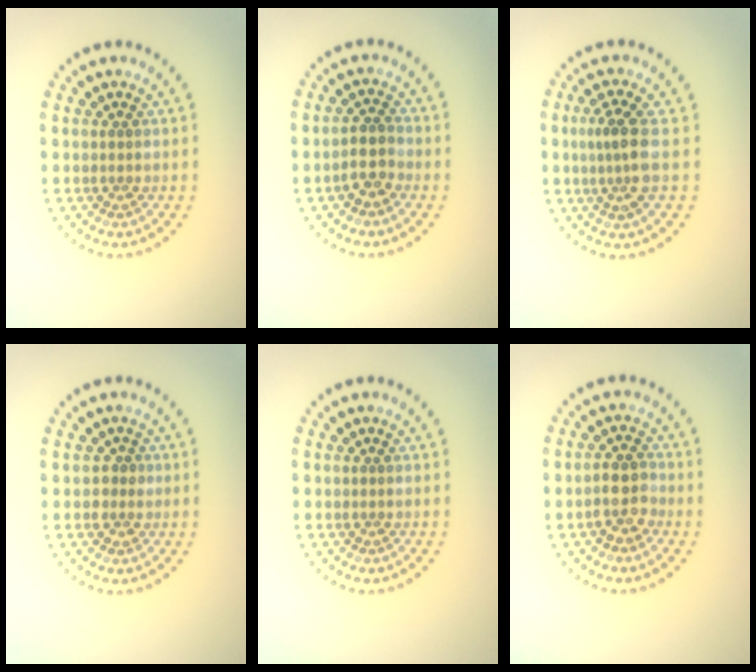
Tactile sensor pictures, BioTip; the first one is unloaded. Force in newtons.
{"total": 2.2, "press": 2.0, "slide": 1.0}
{"total": 3.1, "press": 2.7, "slide": 1.5}
{"total": 1.4, "press": 1.3, "slide": 0.6}
{"total": 0.0}
{"total": 2.6, "press": 2.4, "slide": 1.0}